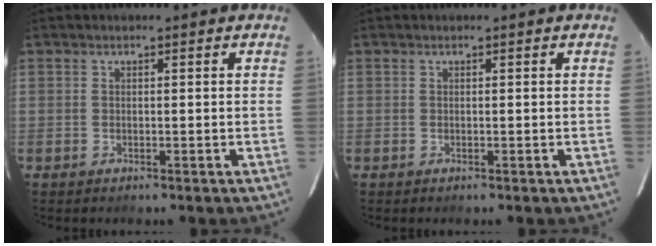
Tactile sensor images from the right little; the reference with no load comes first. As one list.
[{"total": 0.0}]